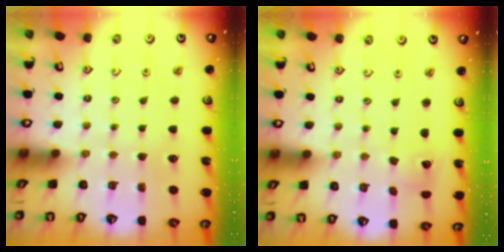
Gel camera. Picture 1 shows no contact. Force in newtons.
{"total": 1.4, "press": 1.4, "slide": 0.1}